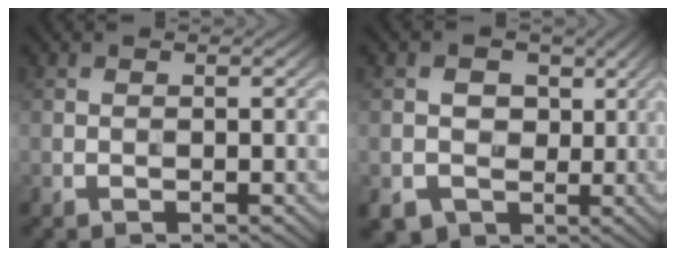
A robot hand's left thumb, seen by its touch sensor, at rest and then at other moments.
{"total": 5.4, "force": [-0.2, 5.1, 1.8], "torque": [-0.034, -0.003, -0.011]}